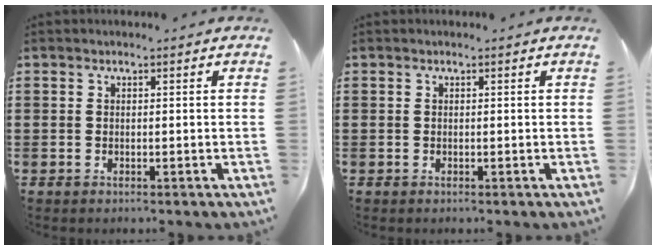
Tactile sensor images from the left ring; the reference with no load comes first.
{"total": 0.0}